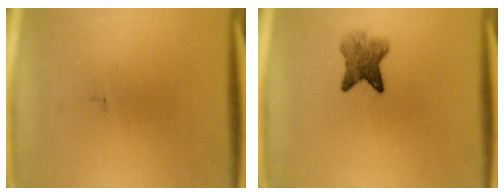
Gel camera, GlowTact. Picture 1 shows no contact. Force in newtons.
{"total": 4.4}